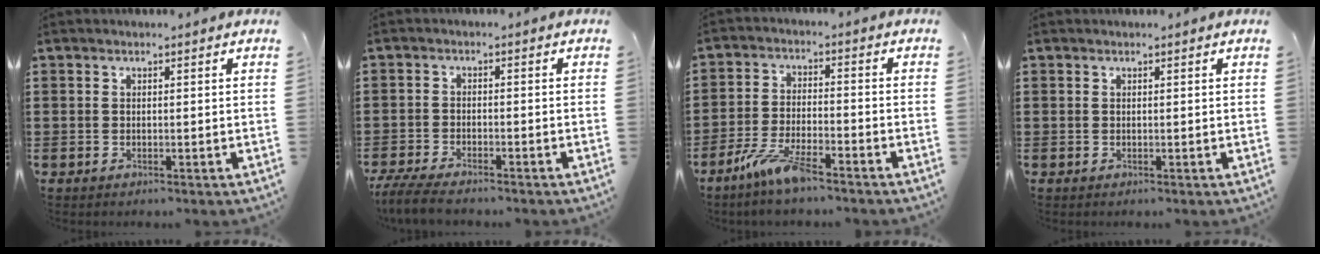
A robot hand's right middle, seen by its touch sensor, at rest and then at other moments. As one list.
[{"total": 4.4, "force": [-4.0, 0.7, 1.6], "torque": [-0.046, -0.009, -0.084]}, {"total": 6.9, "force": [-5.0, 1.2, 4.7], "torque": [-0.106, -0.010, -0.096]}, {"total": 0.0}]